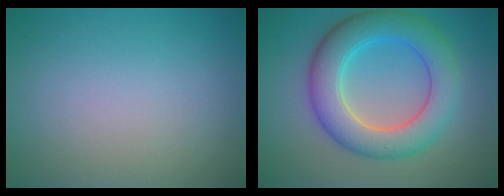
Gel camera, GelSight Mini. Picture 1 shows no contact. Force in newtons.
{"total": 7.4, "press": 7.4, "slide": 0.1}